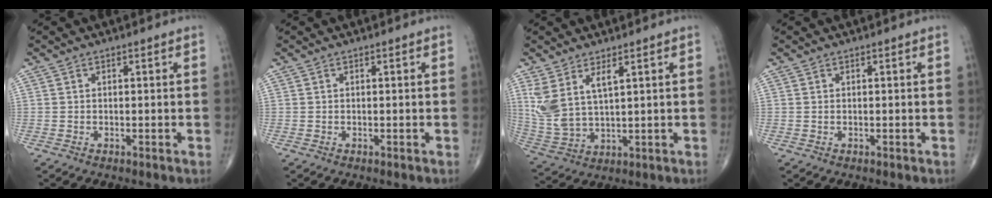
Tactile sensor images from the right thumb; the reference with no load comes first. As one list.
[{"total": 0.0}, {"total": 8.8, "force": [3.9, 3.7, 7.0], "torque": [-0.153, -0.020, 0.093]}, {"total": 0.0}]